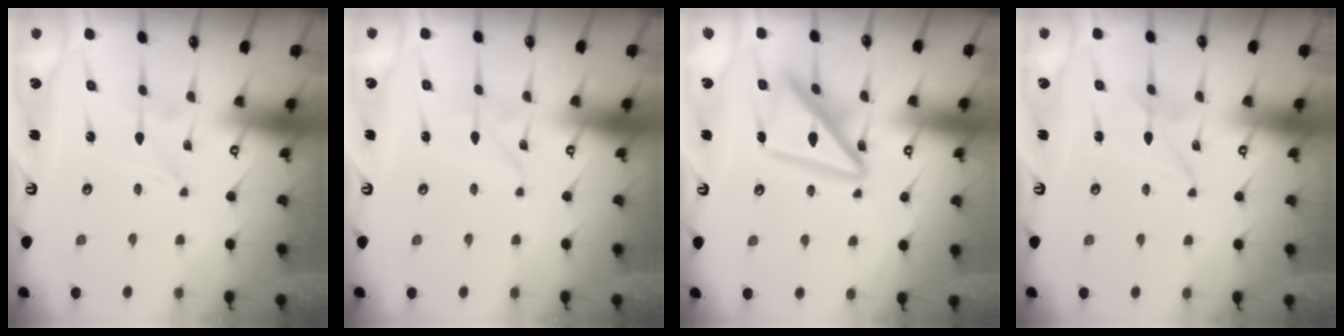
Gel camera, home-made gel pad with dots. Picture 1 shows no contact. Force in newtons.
{"total": 1.8, "press": 1.8, "slide": 0.1}
{"total": 15.8, "press": 15.8, "slide": 1.6}
{"total": 1.8, "press": 1.7, "slide": 0.3}